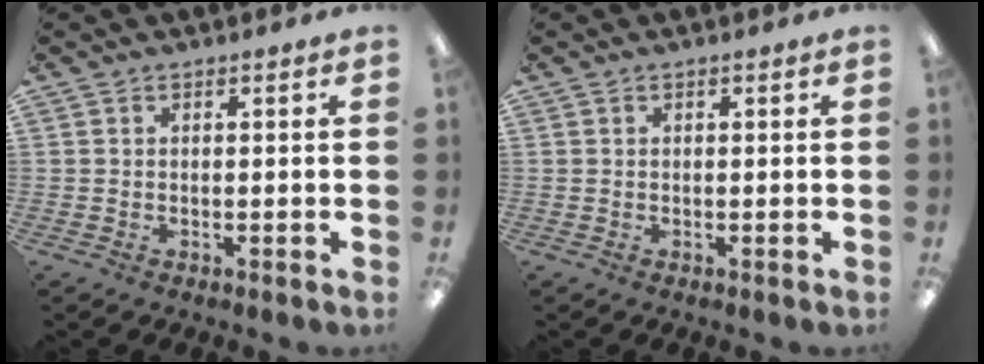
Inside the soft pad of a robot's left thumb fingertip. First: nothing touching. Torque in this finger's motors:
{"motor_torque": [-0.01, 0.03, 0.04, -0.16, 0.01]}